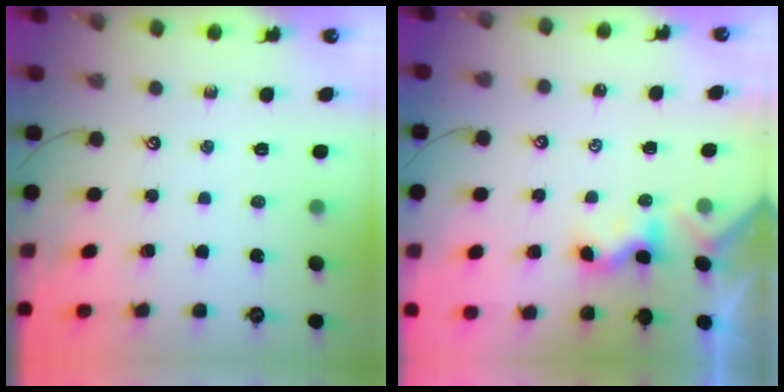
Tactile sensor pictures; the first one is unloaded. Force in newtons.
{"total": 1.7, "press": 1.7, "slide": 0.5}